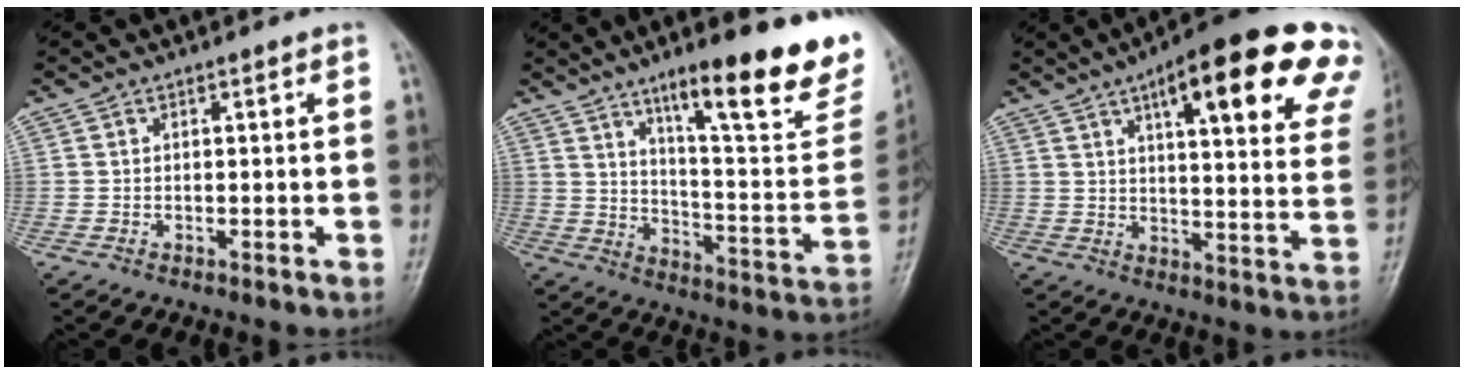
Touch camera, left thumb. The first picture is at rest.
{"total": 23.9, "force": [15.5, 5.0, 17.5], "torque": [-0.208, -0.075, 0.234]}
{"total": 25.3, "force": [13.7, 7.1, 20.1], "torque": [-0.240, -0.021, 0.167]}